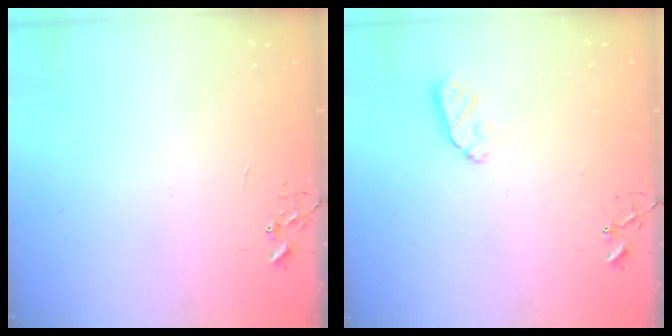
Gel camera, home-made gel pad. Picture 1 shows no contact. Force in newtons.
{"total": 4.5, "press": 4.5, "slide": 0.6}